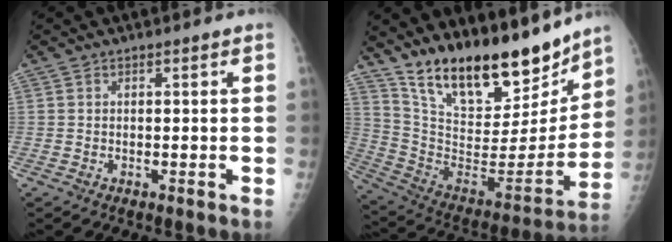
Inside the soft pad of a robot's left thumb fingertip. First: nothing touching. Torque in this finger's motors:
{"motor_torque": [1.57, 1.02, 1.43, -1.34, 0.37]}